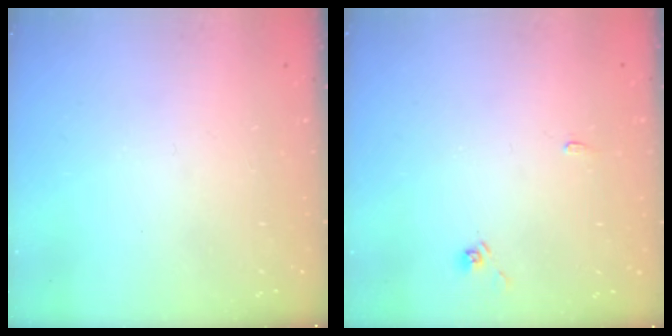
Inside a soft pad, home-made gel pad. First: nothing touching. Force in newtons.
{"total": 2.8, "press": 2.7, "slide": 0.4}